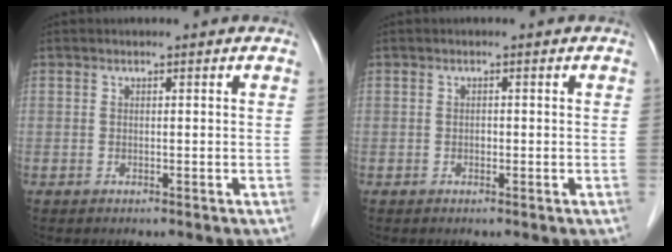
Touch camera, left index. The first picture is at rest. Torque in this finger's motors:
{"motor_torque": [0.06, -0.03, 0.00, 0.01]}